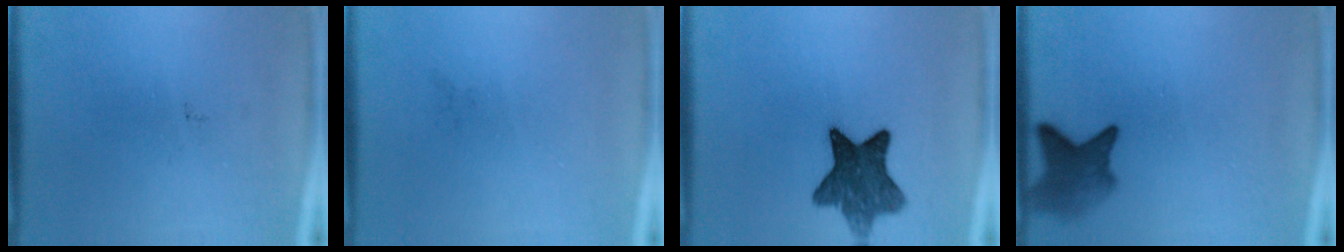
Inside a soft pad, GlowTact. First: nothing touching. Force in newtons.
{"total": 0.0}
{"total": 9.5}
{"total": 5.0}